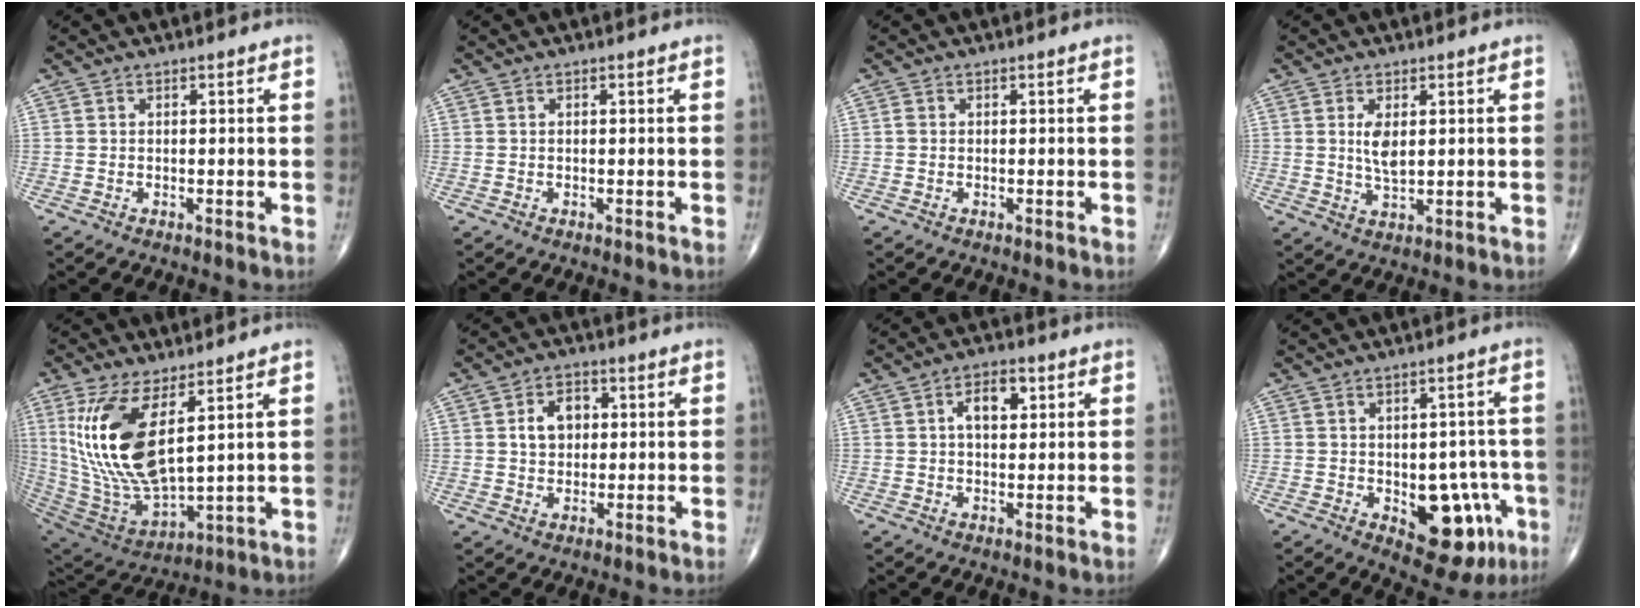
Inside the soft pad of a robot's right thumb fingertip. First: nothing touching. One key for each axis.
{"total": 0.0}
{"total": 0.5, "fx": 0.0, "fy": 0.4, "fz": 0.3, "tx": -0.005, "ty": 0.000, "tz": -0.003}
{"total": 4.4, "fx": 1.1, "fy": 2.0, "fz": 3.9, "tx": -0.070, "ty": -0.012, "tz": 0.026}
{"total": 18.8, "fx": 6.2, "fy": 7.4, "fz": 16.2, "tx": -0.332, "ty": -0.038, "tz": 0.136}
{"total": 6.1, "fx": 1.1, "fy": 4.4, "fz": 4.0, "tx": -0.046, "ty": 0.008, "tz": 0.015}
{"total": 5.7, "fx": 1.6, "fy": 3.2, "fz": 4.5, "tx": -0.059, "ty": 0.005, "tz": 0.022}
{"total": 13.0, "fx": -4.1, "fy": 7.3, "fz": 10.0, "tx": -0.077, "ty": 0.018, "tz": -0.038}